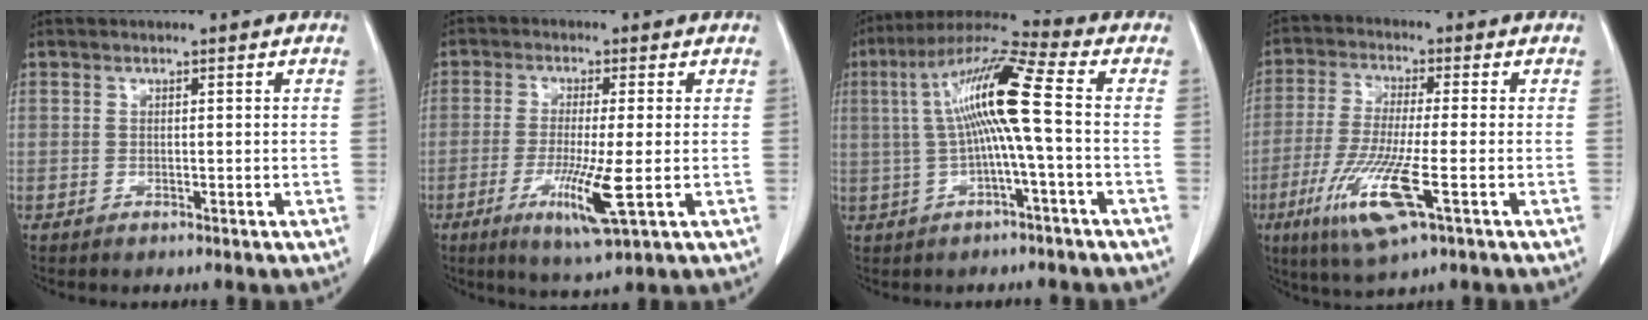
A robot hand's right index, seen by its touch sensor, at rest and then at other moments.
{"total": 8.3, "force": [-2.4, 0.2, 8.0], "torque": [-0.149, -0.024, -0.042]}
{"total": 11.5, "force": [0.4, -0.5, 11.5], "torque": [-0.215, 0.027, 0.004]}
{"total": 11.5, "force": [-4.4, 0.9, 10.6], "torque": [-0.220, -0.028, -0.082]}